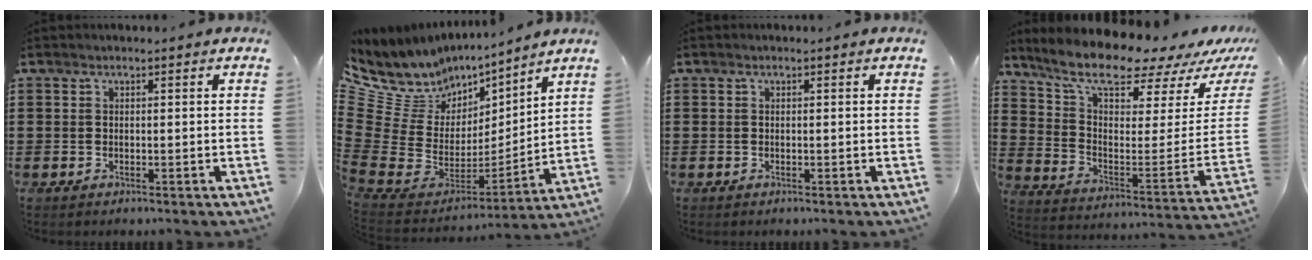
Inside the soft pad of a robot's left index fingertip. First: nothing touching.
{"total": 8.6, "force": [5.6, 6.3, 1.9], "torque": [-0.101, -0.060, 0.102]}
{"total": 0.0}
{"total": 10.5, "force": [9.1, 1.9, 4.9], "torque": [-0.122, -0.075, 0.154]}